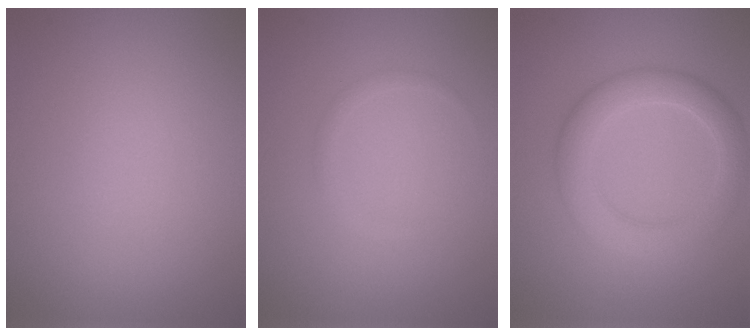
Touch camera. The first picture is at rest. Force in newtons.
{"total": 0.8, "press": 0.8, "slide": 0.0}
{"total": 4.5, "press": 4.5, "slide": 0.1}